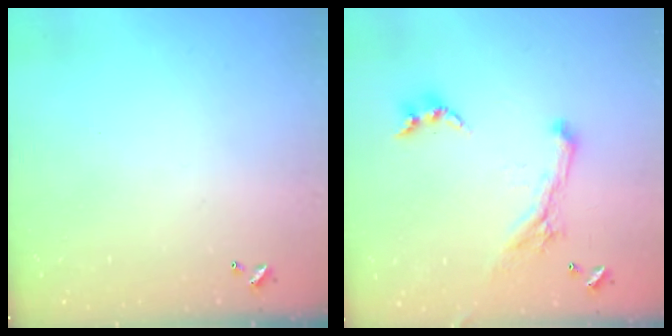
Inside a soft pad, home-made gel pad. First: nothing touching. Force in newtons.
{"total": 2.2, "press": 2.1, "slide": 0.5}